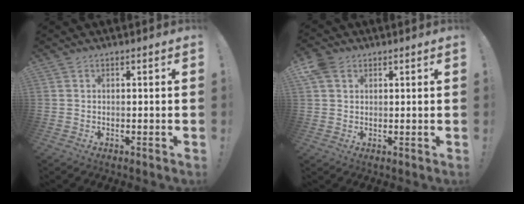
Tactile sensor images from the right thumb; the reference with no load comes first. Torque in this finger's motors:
{"motor_torque": [0.85, 0.86, -0.79, 0.40, -0.50]}